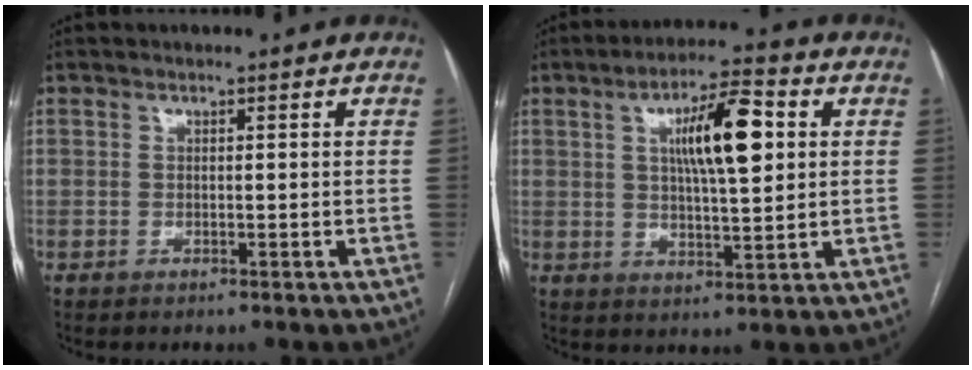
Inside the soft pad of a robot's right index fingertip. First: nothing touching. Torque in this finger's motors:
{"motor_torque": [0.45, 0.05, 0.59, 0.14]}